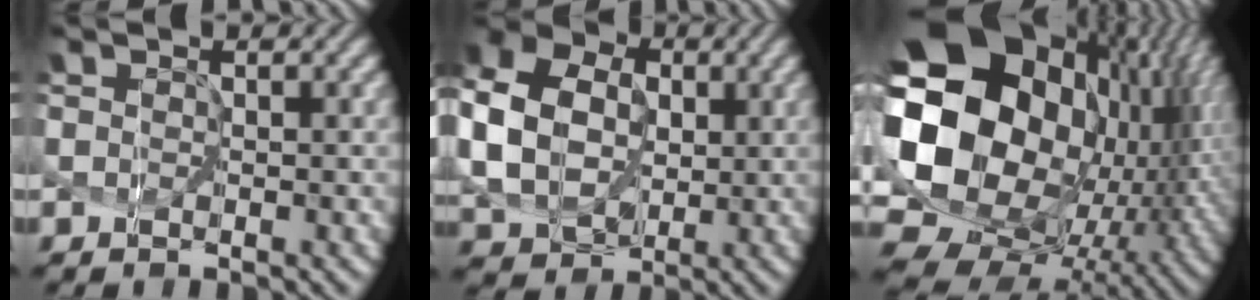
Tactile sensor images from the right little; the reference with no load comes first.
{"total": 11.0, "force": [0.8, 8.8, 6.6], "torque": [-0.173, 0.003, 0.016]}
{"total": 20.0, "force": [3.2, 14.4, 13.5], "torque": [-0.303, -0.031, 0.096]}